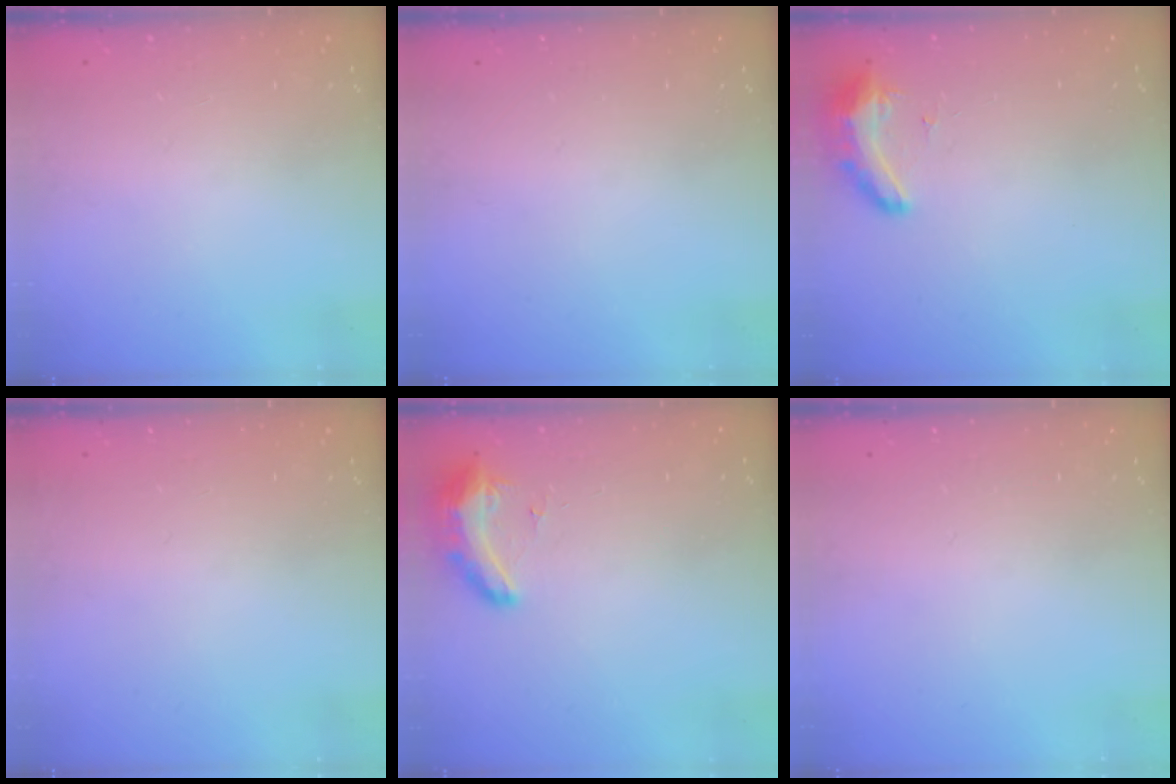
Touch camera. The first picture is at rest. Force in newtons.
{"total": 0.0}
{"total": 8.5, "press": 8.3, "slide": 1.6}
{"total": 2.8, "press": 2.2, "slide": 1.7}
{"total": 16.9, "press": 11.4, "slide": 12.5}
{"total": 0.0}